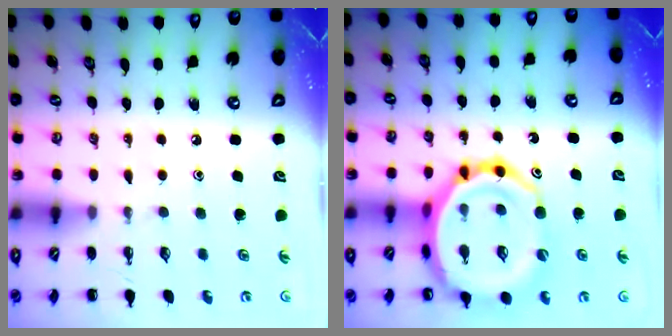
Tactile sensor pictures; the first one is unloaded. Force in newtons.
{"total": 21.2, "press": 20.9, "slide": 3.5}